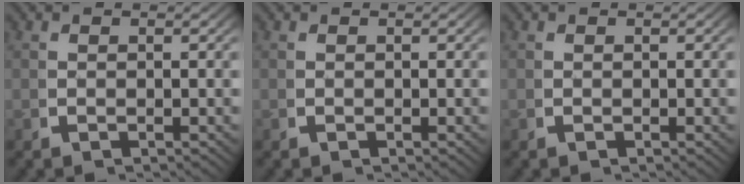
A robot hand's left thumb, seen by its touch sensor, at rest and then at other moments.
{"total": 0.0}
{"total": 0.0}